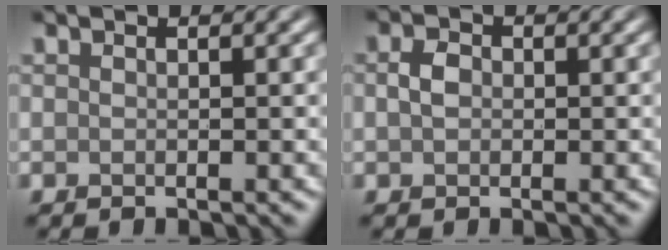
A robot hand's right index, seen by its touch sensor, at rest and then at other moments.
{"total": 1.6, "force": [-0.1, 1.2, 1.1], "torque": [-0.027, 0.005, -0.006]}